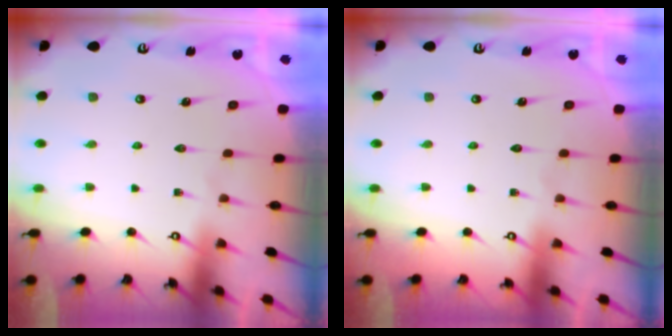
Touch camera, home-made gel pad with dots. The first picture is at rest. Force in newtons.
{"total": 0.0}